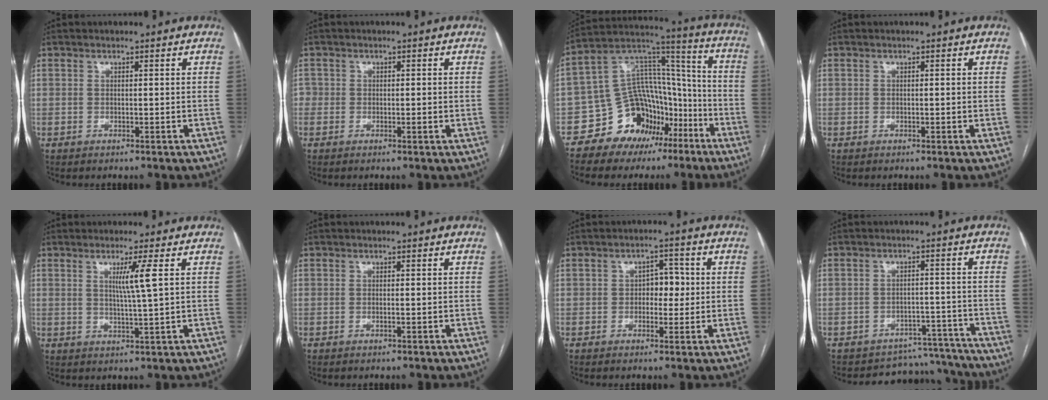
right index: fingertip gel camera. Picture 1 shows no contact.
{"total": 2.6, "force": [-0.4, 1.8, 1.9], "torque": [-0.038, 0.010, -0.009]}
{"total": 14.6, "force": [-8.2, 10.3, 6.4], "torque": [-0.103, 0.073, -0.130]}
{"total": 0.7, "force": [0.0, 0.1, 0.6], "torque": [-0.011, 0.001, 0.001]}
{"total": 4.0, "force": [1.2, -0.9, 3.7], "torque": [-0.071, -0.008, 0.023]}
{"total": 0.5, "force": [-0.2, 0.0, 0.5], "torque": [-0.011, -0.001, -0.002]}
{"total": 3.8, "force": [-0.1, 2.4, 3.0], "torque": [-0.037, 0.013, -0.001]}
{"total": 10.0, "force": [-9.3, 3.3, -1.4], "torque": [0.041, 0.049, -0.113]}